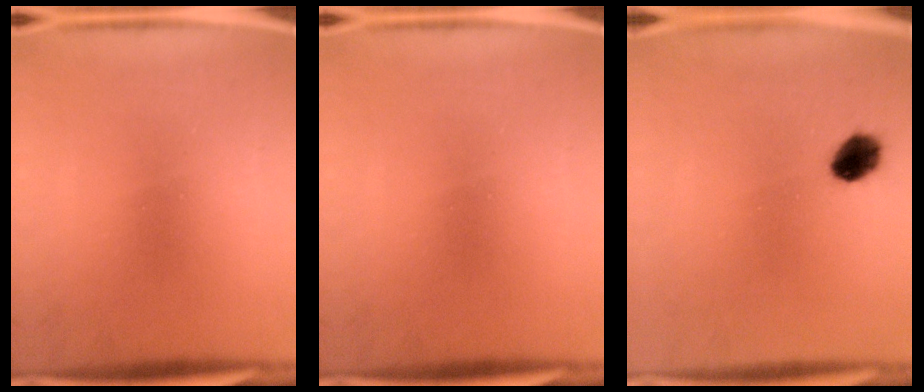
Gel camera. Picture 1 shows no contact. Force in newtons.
{"total": 0.0}
{"total": 5.5}